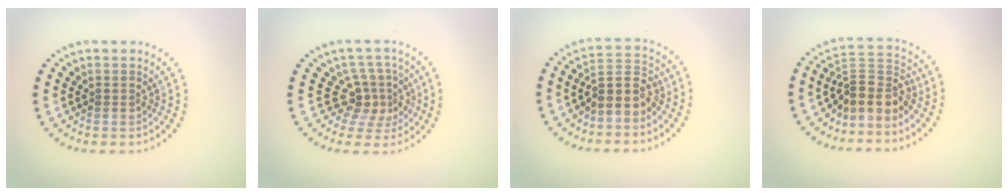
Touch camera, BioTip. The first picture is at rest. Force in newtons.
{"total": 3.1, "press": 2.3, "slide": 2.1}
{"total": 3.4, "press": 3.1, "slide": 1.4}
{"total": 3.9, "press": 2.8, "slide": 2.6}